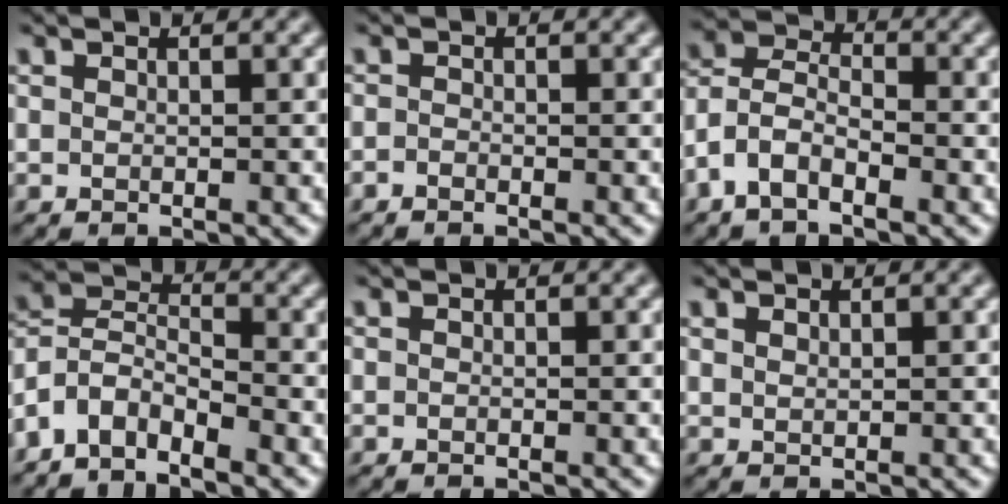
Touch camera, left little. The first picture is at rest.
{"total": 0.7, "force": [-0.7, 0.3, 0.2], "torque": [-0.004, 0.001, -0.013]}
{"total": 4.6, "force": [-2.7, 2.3, 3.0], "torque": [-0.062, 0.011, -0.064]}
{"total": 5.0, "force": [-3.9, 2.1, 2.4], "torque": [-0.046, 0.005, -0.085]}
{"total": 0.0}
{"total": 0.5, "force": [0.5, 0.1, 0.1], "torque": [-0.007, 0.001, 0.012]}